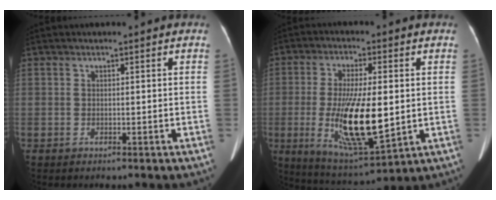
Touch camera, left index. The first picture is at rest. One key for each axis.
{"total": 14.2, "fx": -1.4, "fy": 3.6, "fz": 13.7, "tx": -0.261, "ty": -0.023, "tz": -0.014}